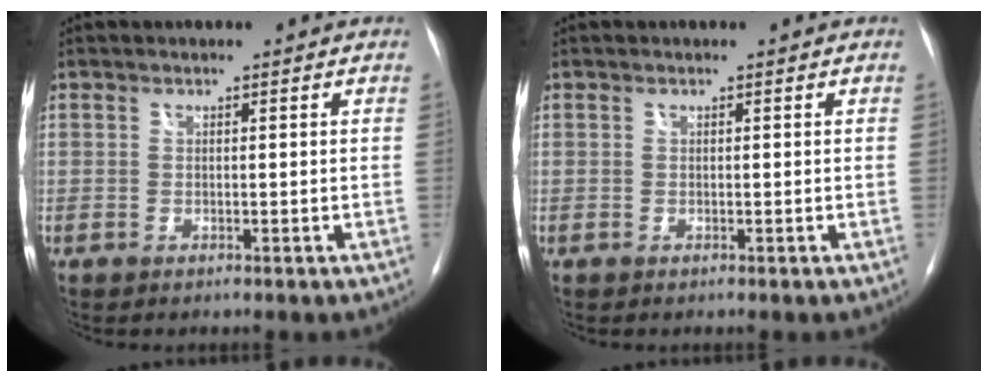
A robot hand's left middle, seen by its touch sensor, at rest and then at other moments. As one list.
[{"total": 0.0}]